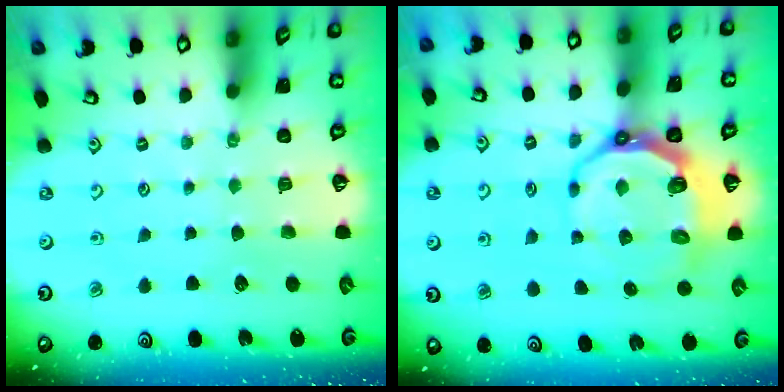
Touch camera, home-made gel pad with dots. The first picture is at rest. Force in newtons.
{"total": 10.0, "press": 9.1, "slide": 4.2}